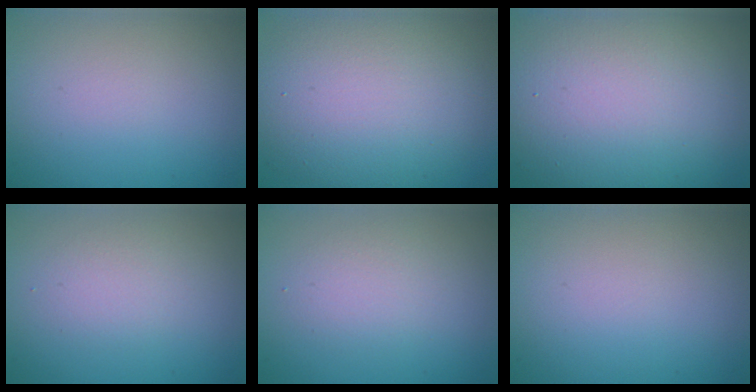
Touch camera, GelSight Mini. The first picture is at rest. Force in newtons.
{"total": 9.8, "press": 9.8, "slide": 0.6}
{"total": 15.5, "press": 15.5, "slide": 1.2}
{"total": 1.9, "press": 1.9, "slide": 0.0}
{"total": 2.0, "press": 2.0, "slide": 0.1}
{"total": 0.0}